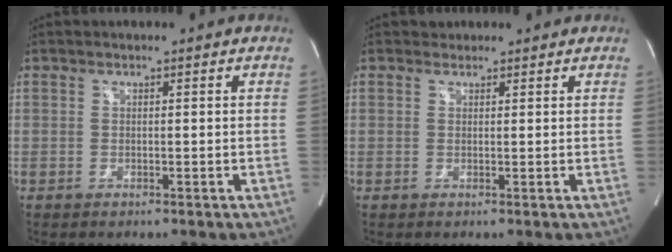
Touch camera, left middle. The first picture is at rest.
{"total": 1.4, "force": [1.1, 0.9, -0.3], "torque": [0.006, 0.014, 0.013]}